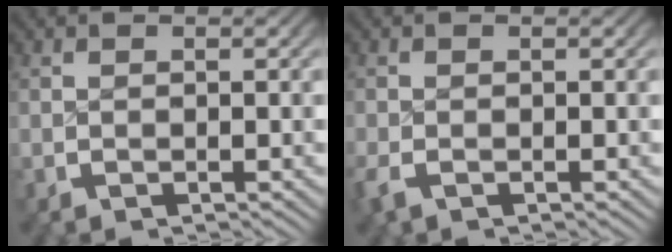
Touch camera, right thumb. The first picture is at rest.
{"total": 1.3, "force": [-0.8, 0.8, 0.5], "torque": [-0.017, -0.004, -0.016]}